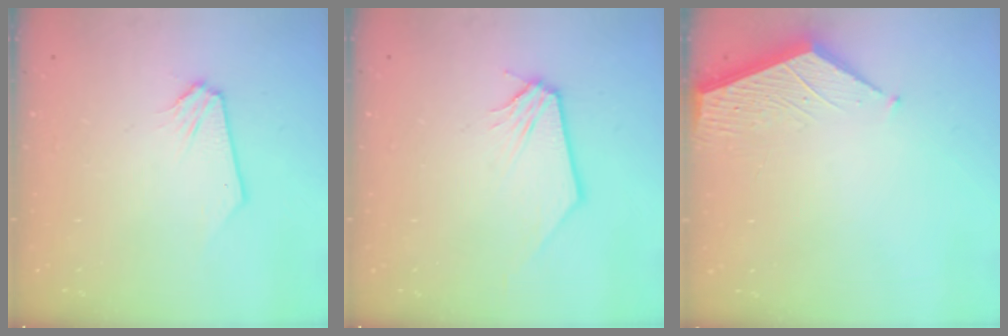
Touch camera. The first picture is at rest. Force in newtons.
{"total": 0.0}
{"total": 3.5, "press": 3.5, "slide": 0.3}